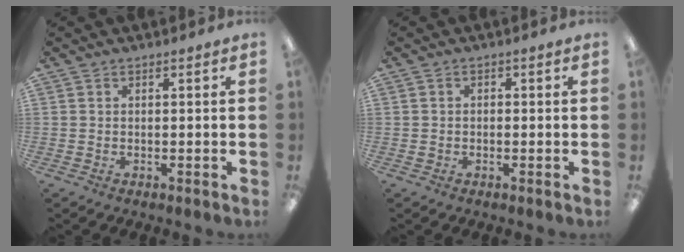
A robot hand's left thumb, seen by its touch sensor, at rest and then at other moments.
{"total": 0.9, "force": [-0.3, 0.9, 0.2], "torque": [-0.004, 0.003, -0.008]}